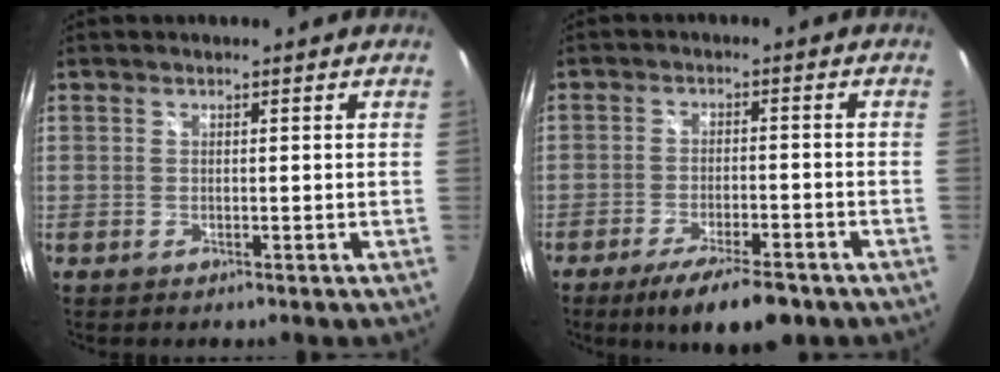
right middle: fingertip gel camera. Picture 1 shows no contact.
{"total": 10.4, "force": [-7.5, 2.5, 6.7], "torque": [-0.135, -0.022, -0.119]}